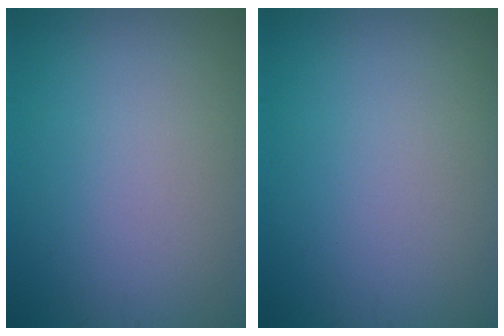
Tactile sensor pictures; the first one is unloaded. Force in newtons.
{"total": 0.0}